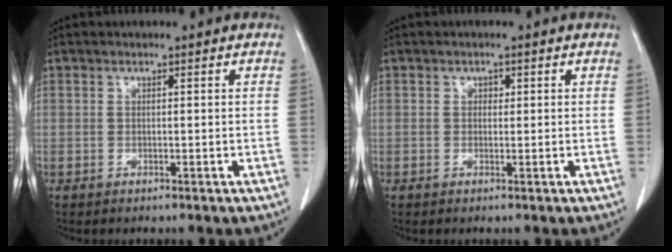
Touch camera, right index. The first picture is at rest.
{"total": 0.7, "force": [0.2, 0.6, 0.4], "torque": [-0.003, 0.002, 0.001]}